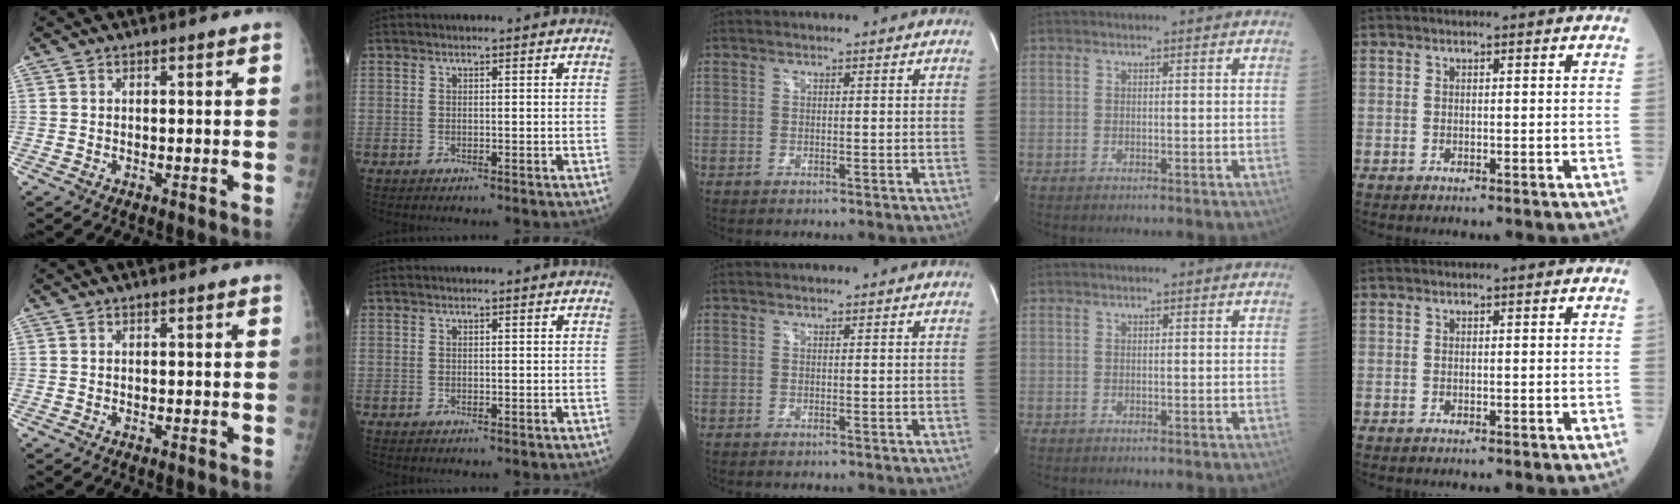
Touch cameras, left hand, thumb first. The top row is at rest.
{}